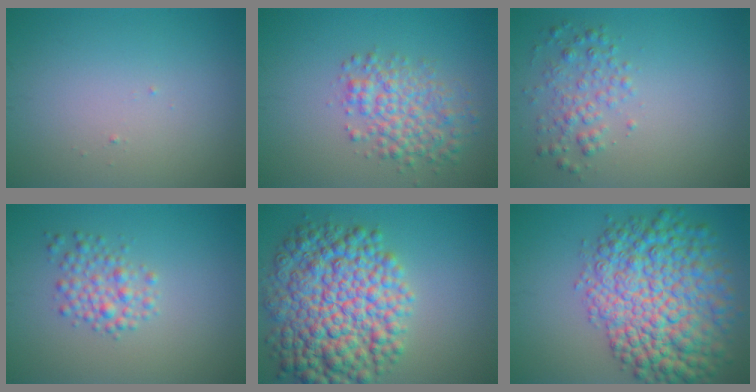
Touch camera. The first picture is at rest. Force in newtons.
{"total": 4.3, "press": 4.3, "slide": 0.1}
{"total": 2.4, "press": 2.4, "slide": 0.1}
{"total": 2.6, "press": 2.6, "slide": 0.1}
{"total": 11.3, "press": 11.3, "slide": 0.1}
{"total": 11.3, "press": 11.3, "slide": 0.3}